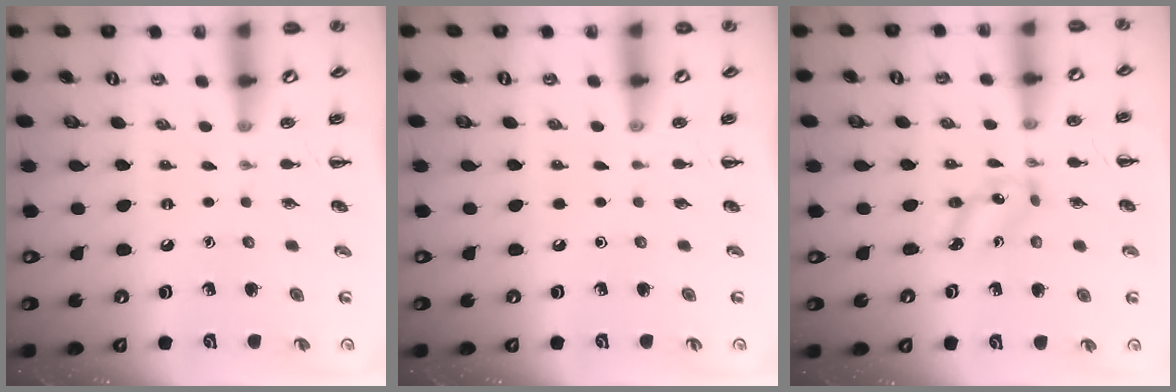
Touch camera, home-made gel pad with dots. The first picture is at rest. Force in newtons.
{"total": 0.0}
{"total": 4.5, "press": 4.4, "slide": 1.1}